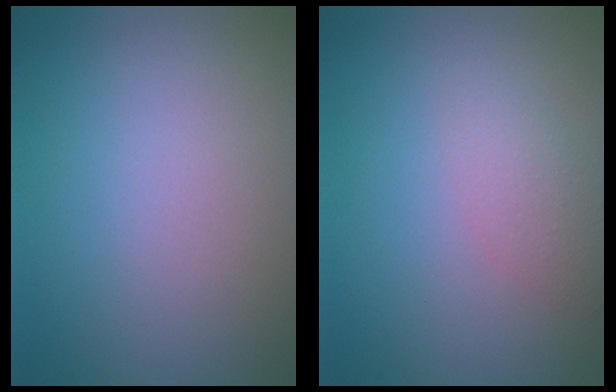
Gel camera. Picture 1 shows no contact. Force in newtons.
{"total": 1.8, "press": 1.8, "slide": 0.2}